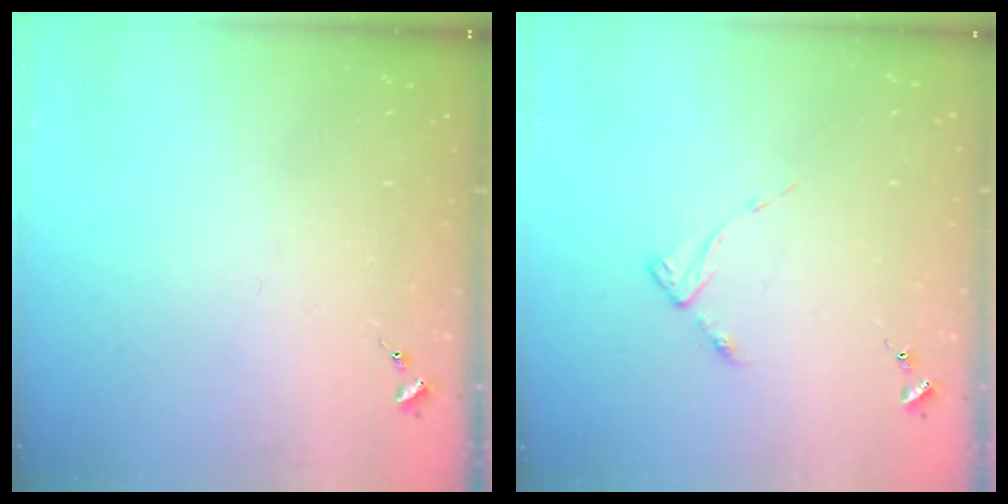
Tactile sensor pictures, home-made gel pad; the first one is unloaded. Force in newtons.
{"total": 2.7, "press": 2.7, "slide": 0.4}